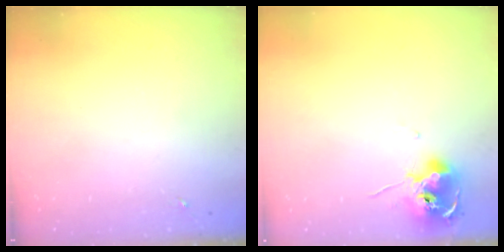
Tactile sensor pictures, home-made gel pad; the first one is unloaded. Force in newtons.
{"total": 10.4, "press": 10.3, "slide": 0.7}